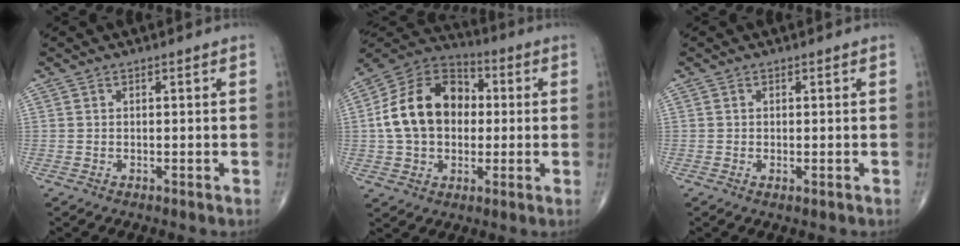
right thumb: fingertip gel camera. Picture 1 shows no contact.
{"total": 17.2, "force": [0.8, 12.7, 11.7], "torque": [-0.180, 0.029, 0.007]}
{"total": 0.8, "force": [-0.3, 0.2, 0.7], "torque": [-0.011, -0.004, -0.005]}